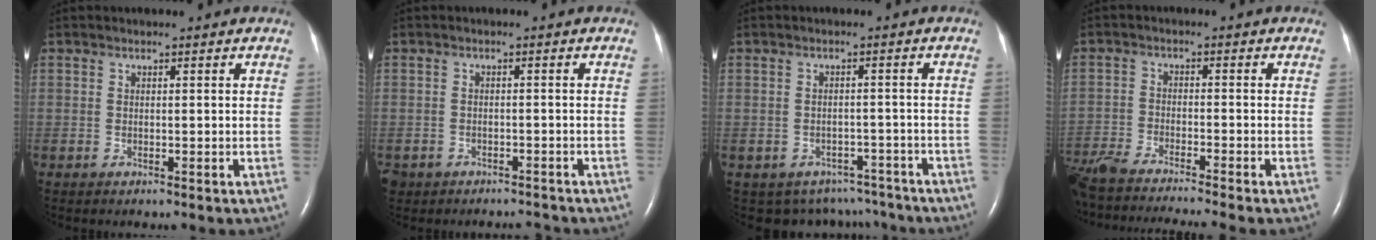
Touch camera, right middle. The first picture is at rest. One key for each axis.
{"total": 5.0, "fx": -4.2, "fy": 2.7, "fz": 0.2, "tx": -0.005, "ty": 0.005, "tz": -0.064}
{"total": 8.2, "fx": -6.8, "fy": 4.5, "fz": 0.3, "tx": 0.001, "ty": 0.019, "tz": -0.074}
{"total": 15.2, "fx": -13.6, "fy": -0.6, "fz": 6.7, "tx": -0.119, "ty": -0.028, "tz": -0.229}